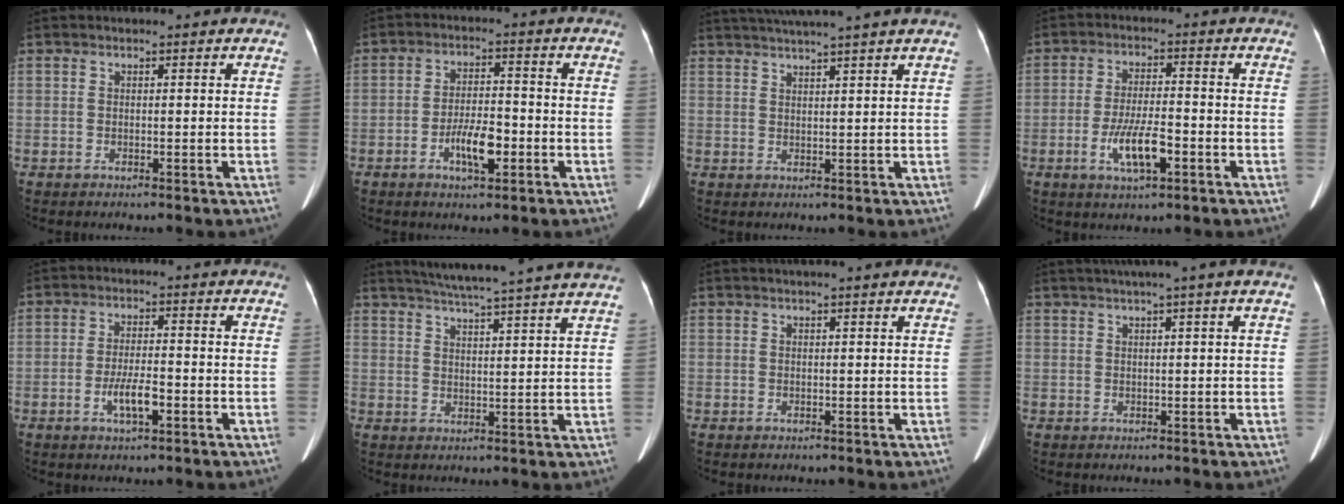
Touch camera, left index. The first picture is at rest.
{"total": 6.1, "force": [-2.5, 1.9, 5.2], "torque": [-0.102, -0.001, -0.043]}
{"total": 9.4, "force": [8.1, -1.7, 4.5], "torque": [-0.077, 0.018, 0.112]}
{"total": 7.1, "force": [-2.8, 1.7, 6.3], "torque": [-0.128, -0.006, -0.047]}
{"total": 4.5, "force": [-1.9, 0.9, 4.0], "torque": [-0.080, -0.003, -0.033]}
{"total": 19.1, "force": [17.1, -1.1, 8.5], "torque": [-0.143, -0.010, 0.220]}
{"total": 6.2, "force": [5.4, -0.2, 3.1], "torque": [-0.043, 0.027, 0.060]}
{"total": 5.0, "force": [3.5, -1.5, 3.3], "torque": [-0.046, 0.016, 0.056]}